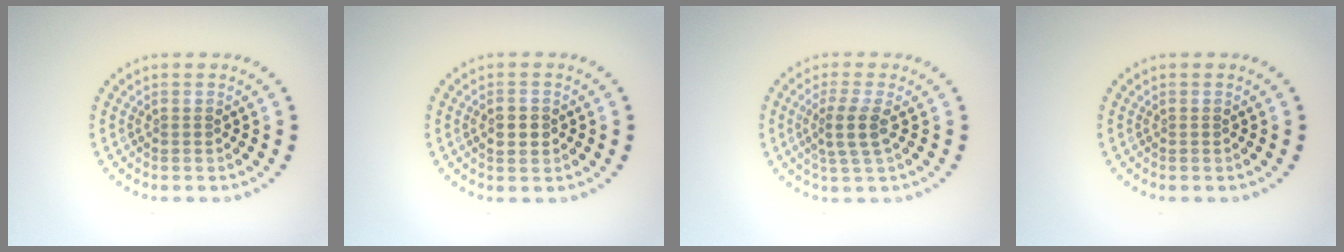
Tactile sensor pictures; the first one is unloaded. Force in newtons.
{"total": 2.2, "press": 2.1, "slide": 0.1}
{"total": 2.5, "press": 2.0, "slide": 1.5}
{"total": 0.0}